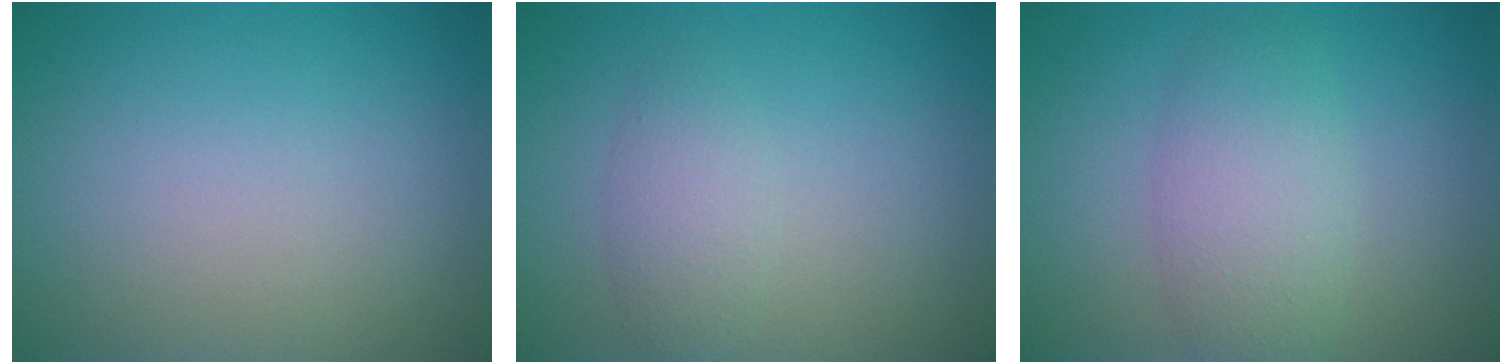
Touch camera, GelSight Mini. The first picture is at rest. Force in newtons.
{"total": 2.1, "press": 2.1, "slide": 0.1}
{"total": 4.2, "press": 4.2, "slide": 0.2}